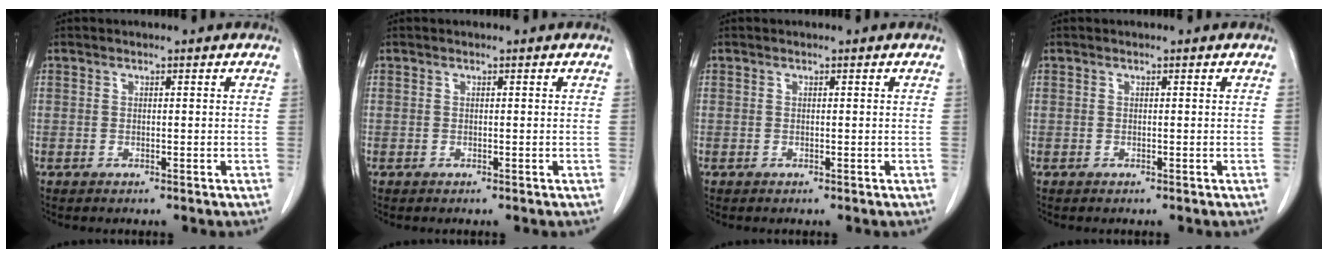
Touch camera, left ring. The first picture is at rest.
{"total": 0.0}
{"total": 0.0}
{"total": 0.0}